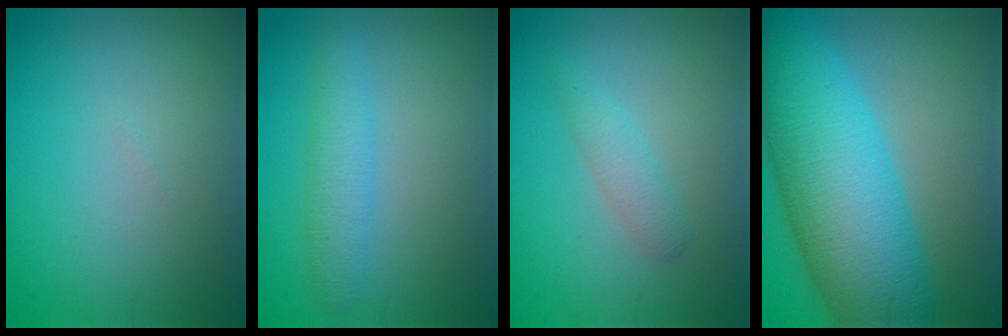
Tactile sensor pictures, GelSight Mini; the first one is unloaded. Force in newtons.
{"total": 2.5, "press": 2.5, "slide": 0.1}
{"total": 1.7, "press": 1.7, "slide": 0.0}
{"total": 12.1, "press": 12.1, "slide": 0.4}